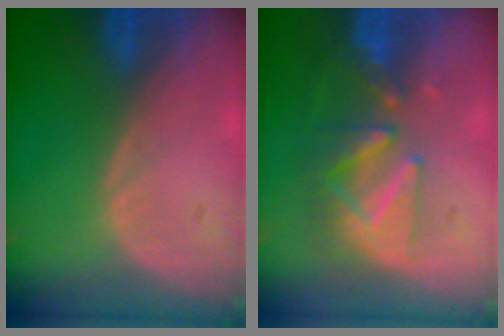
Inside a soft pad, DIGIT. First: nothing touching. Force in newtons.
{"total": 8.5, "press": 8.0, "slide": 3.1}